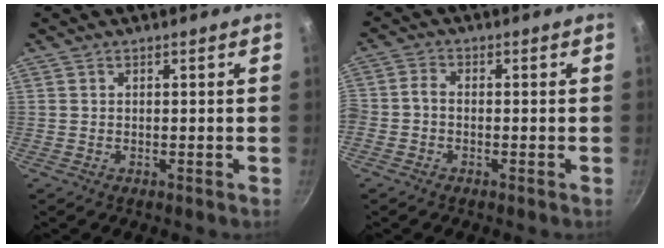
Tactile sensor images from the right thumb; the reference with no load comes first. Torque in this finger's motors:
{"motor_torque": [0.42, 0.45, 0.16, 0.00, 0.34]}